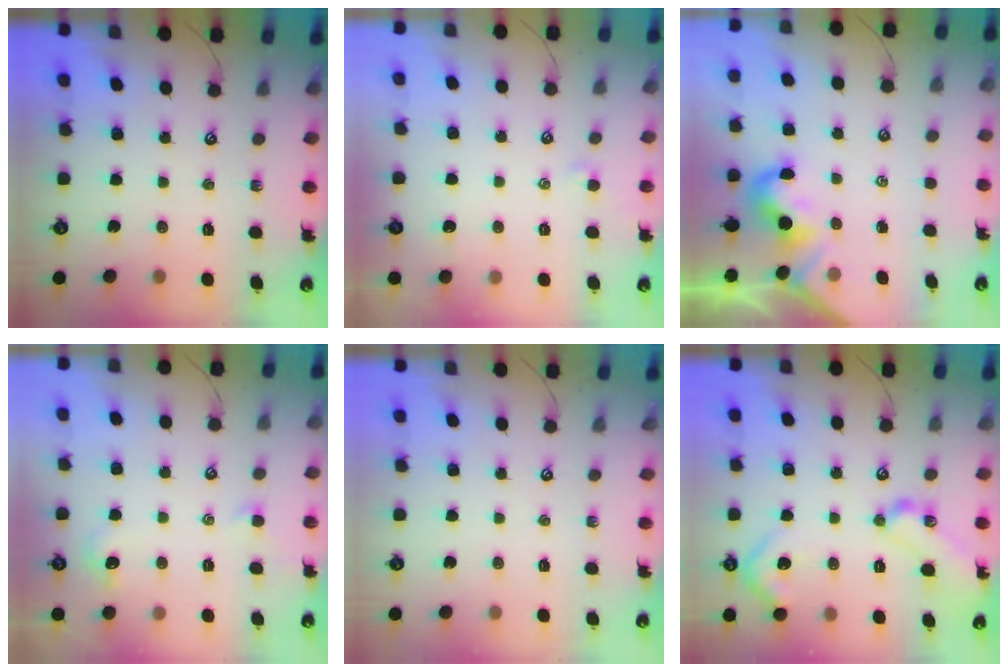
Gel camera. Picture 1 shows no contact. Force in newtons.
{"total": 1.6, "press": 1.5, "slide": 0.3}
{"total": 2.9, "press": 2.9, "slide": 0.5}
{"total": 1.5, "press": 1.3, "slide": 0.6}
{"total": 0.0}
{"total": 19.3, "press": 19.3, "slide": 0.8}